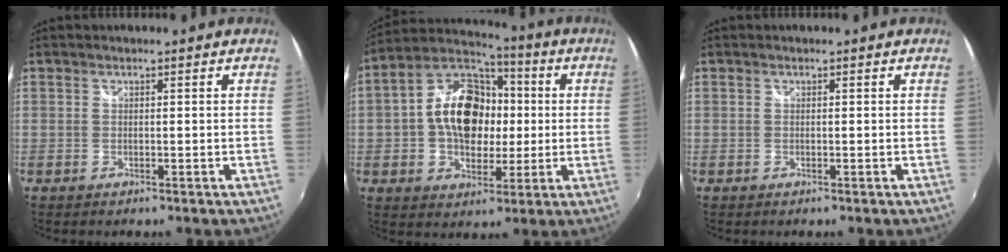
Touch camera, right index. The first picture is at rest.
{"total": 15.7, "force": [0.4, 10.9, 11.3], "torque": [-0.220, 0.034, 0.005]}
{"total": 0.0}